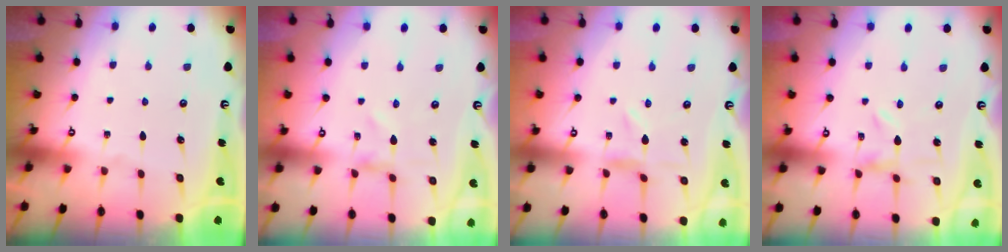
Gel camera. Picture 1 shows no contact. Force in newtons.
{"total": 0.0}
{"total": 0.0}
{"total": 0.0}